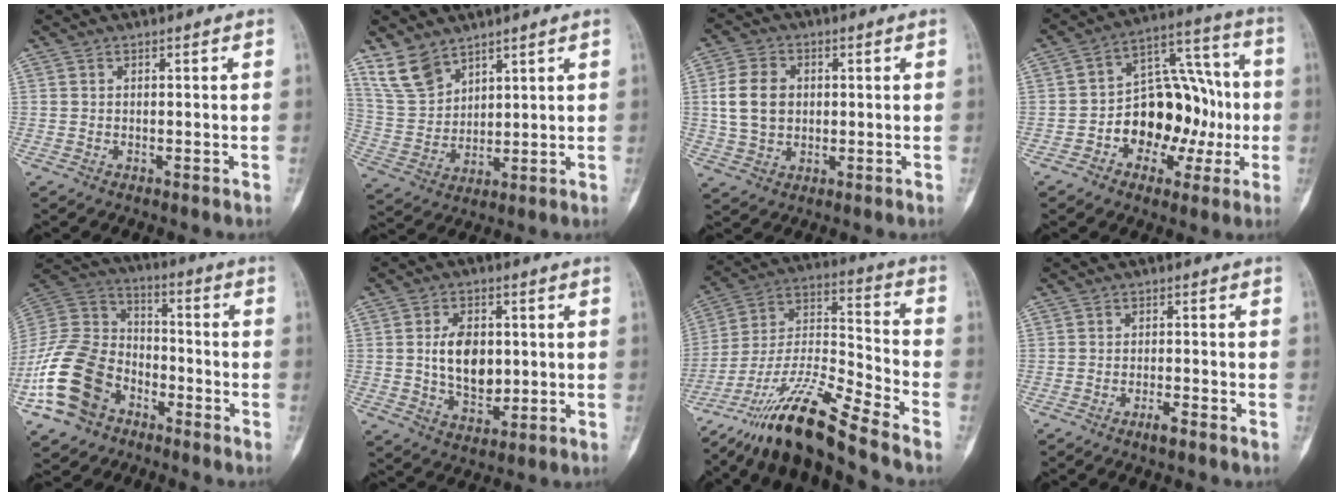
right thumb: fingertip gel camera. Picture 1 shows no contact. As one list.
[{"total": 8.5, "force": [6.4, 4.7, 3.0], "torque": [-0.053, -0.027, 0.144]}, {"total": 8.8, "force": [1.0, 6.8, 5.5], "torque": [-0.090, 0.008, 0.020]}, {"total": 17.4, "force": [-3.0, 12.2, 12.0], "torque": [-0.124, 0.056, -0.043]}, {"total": 18.5, "force": [-8.9, 13.0, 9.7], "torque": [-0.181, 0.062, -0.175]}, {"total": 9.5, "force": [0.7, 6.3, 7.0], "torque": [-0.097, -0.008, 0.017]}, {"total": 17.9, "force": [-14.1, 0.9, 11.0], "torque": [-0.224, 0.073, -0.260]}, {"total": 2.2, "force": [-1.5, 0.0, 1.6], "torque": [-0.037, 0.005, -0.031]}]